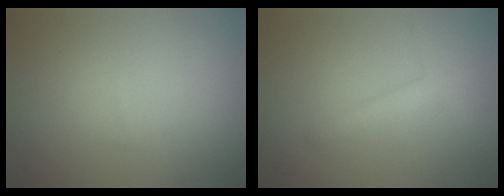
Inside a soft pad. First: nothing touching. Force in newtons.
{"total": 1.8, "press": 1.8, "slide": 0.1}